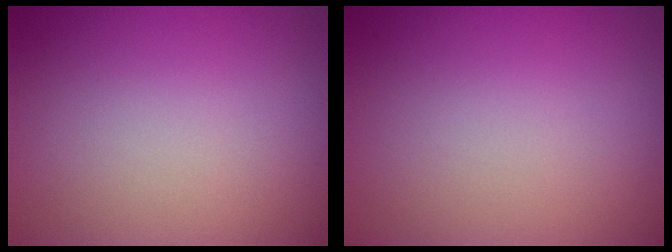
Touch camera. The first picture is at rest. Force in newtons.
{"total": 0.0}